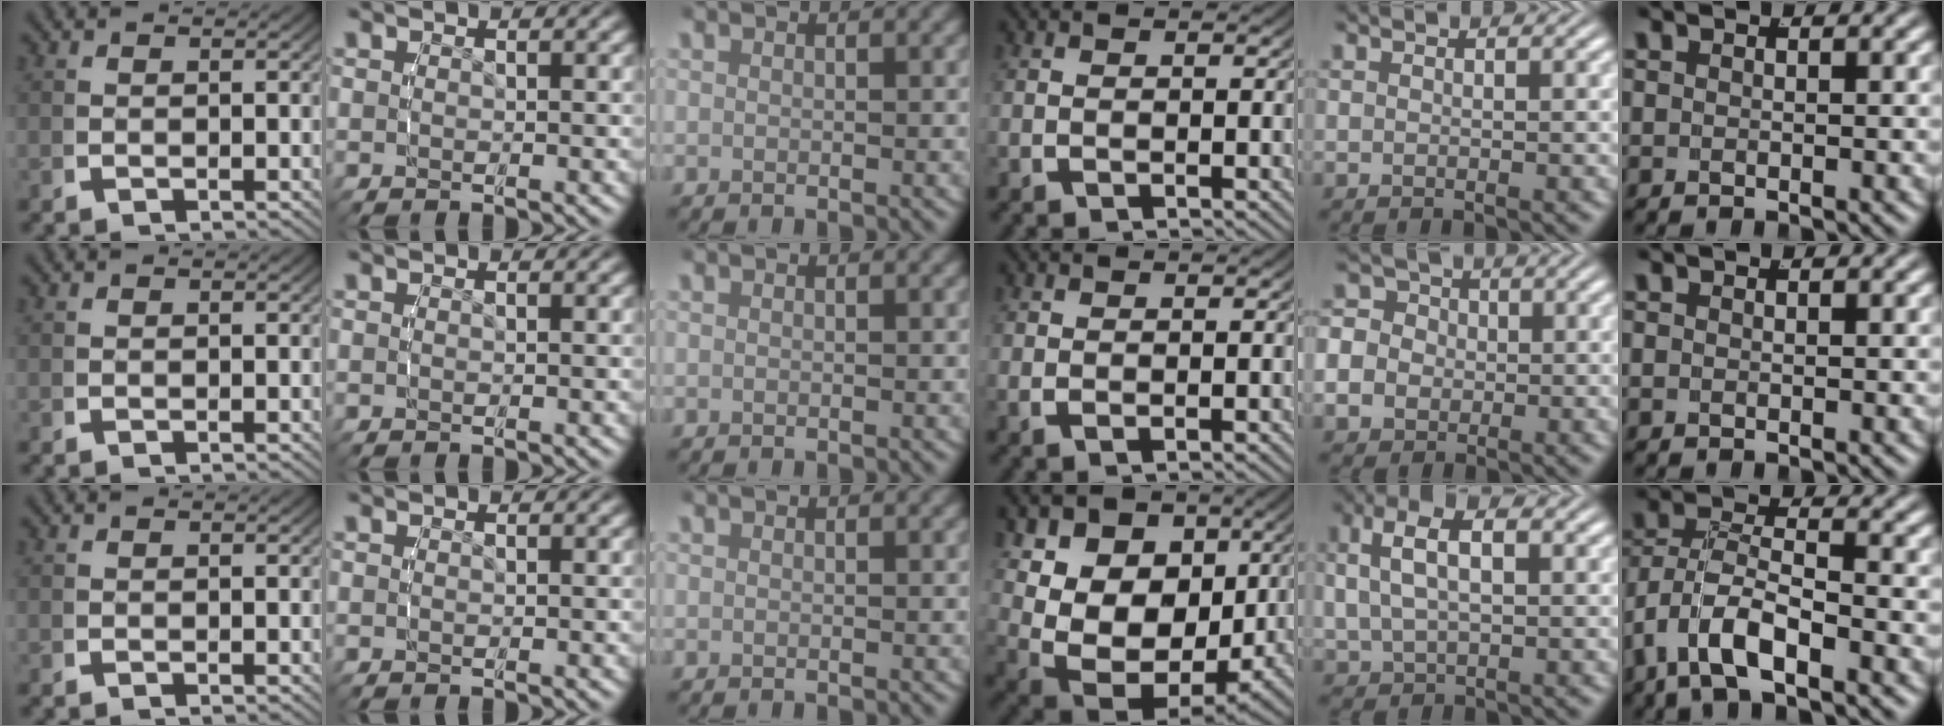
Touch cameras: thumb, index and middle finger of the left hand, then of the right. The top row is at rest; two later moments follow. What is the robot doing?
{"motion": "lift_and_place", "object": "cloth"}